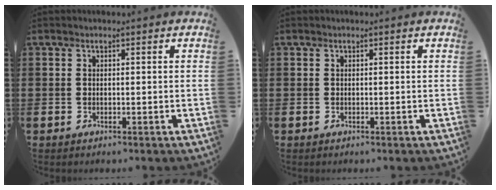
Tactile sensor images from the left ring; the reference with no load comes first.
{"total": 0.0}